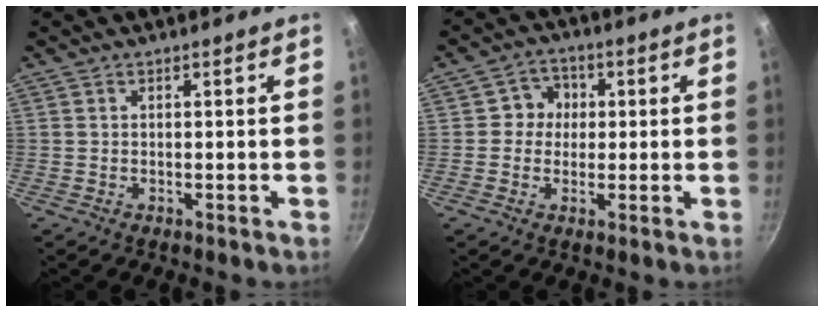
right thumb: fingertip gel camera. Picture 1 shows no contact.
{"total": 5.0, "force": [0.5, 4.8, 1.3], "torque": [0.020, 0.007, -0.002]}